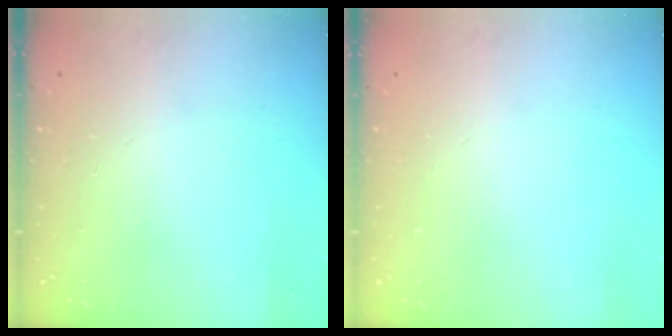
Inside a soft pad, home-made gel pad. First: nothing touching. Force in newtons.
{"total": 0.0}